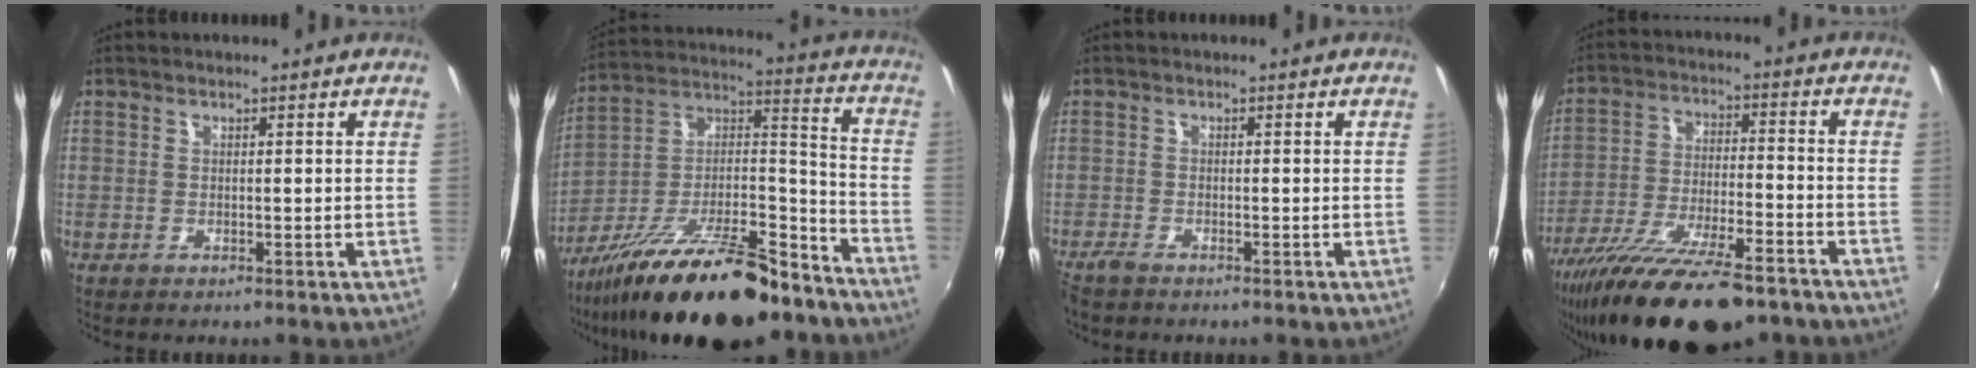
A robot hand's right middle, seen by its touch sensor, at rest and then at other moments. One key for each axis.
{"total": 25.6, "fx": -18.5, "fy": 7.6, "fz": 16.0, "tx": -0.268, "ty": -0.005, "tz": -0.292}
{"total": 2.3, "fx": -2.0, "fy": 0.5, "fz": 1.0, "tx": -0.028, "ty": -0.008, "tz": -0.042}
{"total": 22.8, "fx": -17.3, "fy": 6.0, "fz": 13.5, "tx": -0.257, "ty": -0.055, "tz": -0.280}